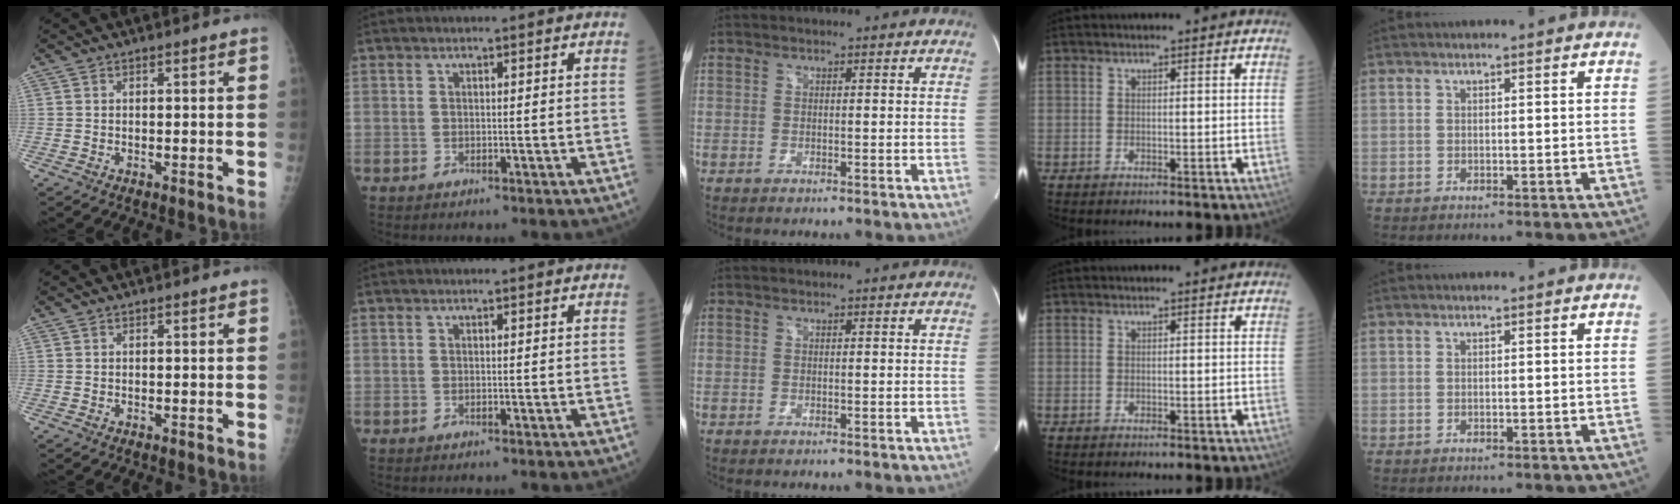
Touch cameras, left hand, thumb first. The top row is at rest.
{}